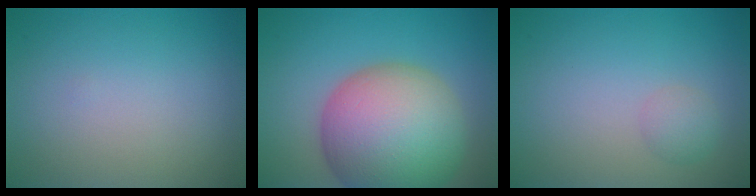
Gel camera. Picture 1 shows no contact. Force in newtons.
{"total": 13.9, "press": 13.9, "slide": 0.9}
{"total": 1.4, "press": 1.4, "slide": 0.1}